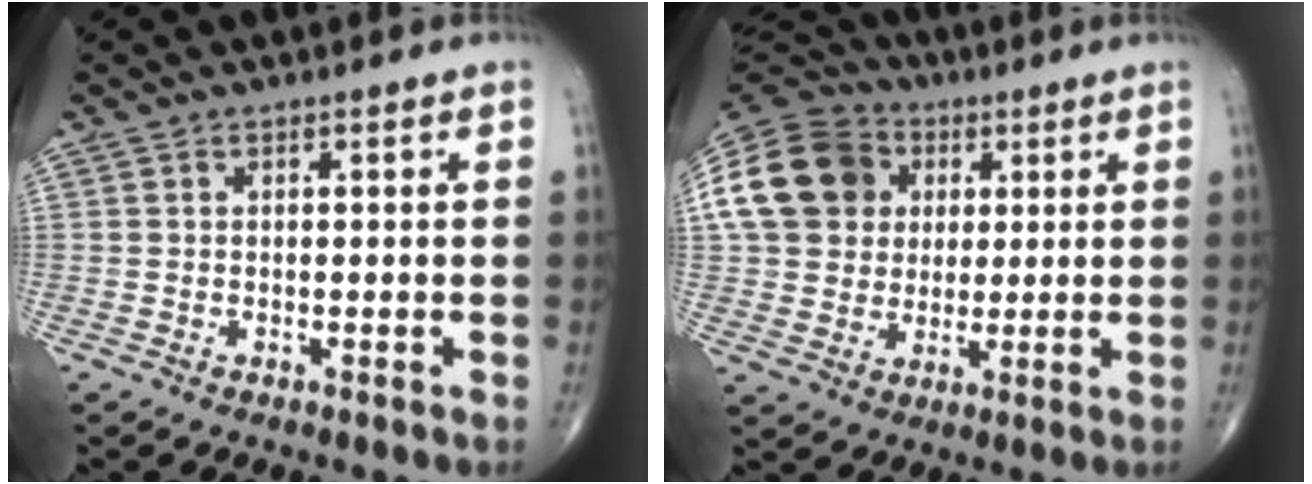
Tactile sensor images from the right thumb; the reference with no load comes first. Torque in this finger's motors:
{"motor_torque": [1.04, 3.15, 0.65, -0.21, 0.15]}